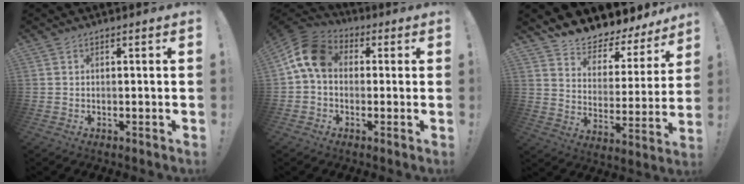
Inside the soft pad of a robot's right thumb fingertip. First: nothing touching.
{"total": 11.6, "force": [1.6, 8.1, 8.1], "torque": [-0.149, 0.020, 0.038]}
{"total": 7.7, "force": [7.3, 2.2, 1.2], "torque": [-0.030, -0.082, 0.125]}